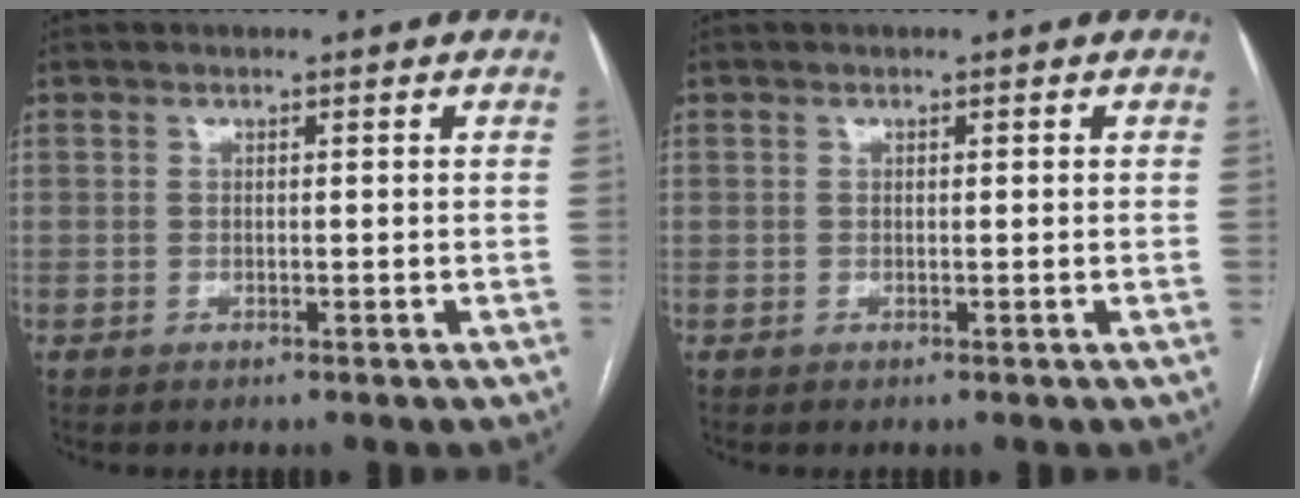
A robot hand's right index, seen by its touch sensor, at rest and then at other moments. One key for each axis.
{"total": 0.0}